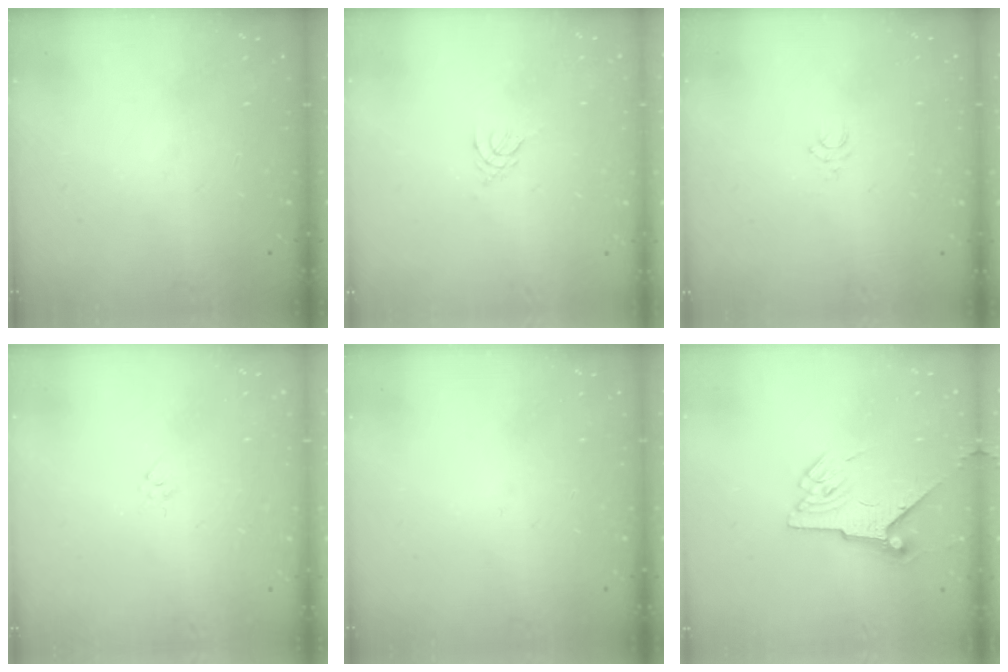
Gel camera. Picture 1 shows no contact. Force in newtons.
{"total": 2.7, "press": 2.6, "slide": 0.6}
{"total": 5.0, "press": 4.9, "slide": 0.3}
{"total": 2.9, "press": 2.9, "slide": 0.6}
{"total": 0.0}
{"total": 6.5, "press": 6.4, "slide": 0.9}